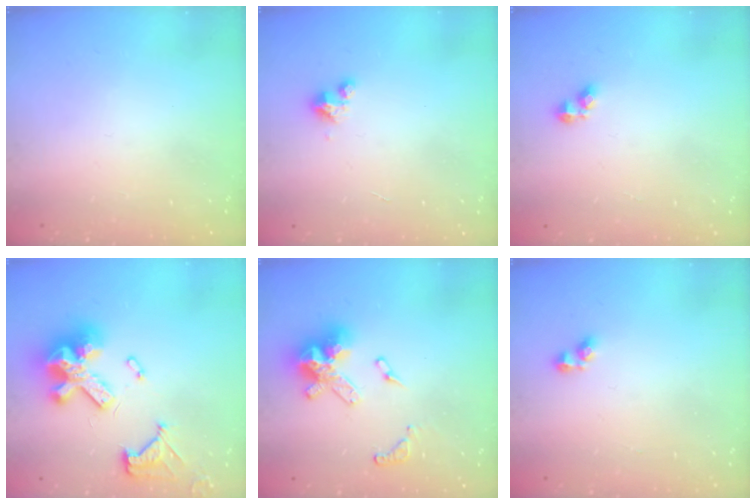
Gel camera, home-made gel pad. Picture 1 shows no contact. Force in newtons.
{"total": 2.0, "press": 2.0, "slide": 0.3}
{"total": 3.1, "press": 3.0, "slide": 0.4}
{"total": 17.3, "press": 17.2, "slide": 1.9}
{"total": 13.7, "press": 13.6, "slide": 1.2}
{"total": 3.0, "press": 2.9, "slide": 0.9}